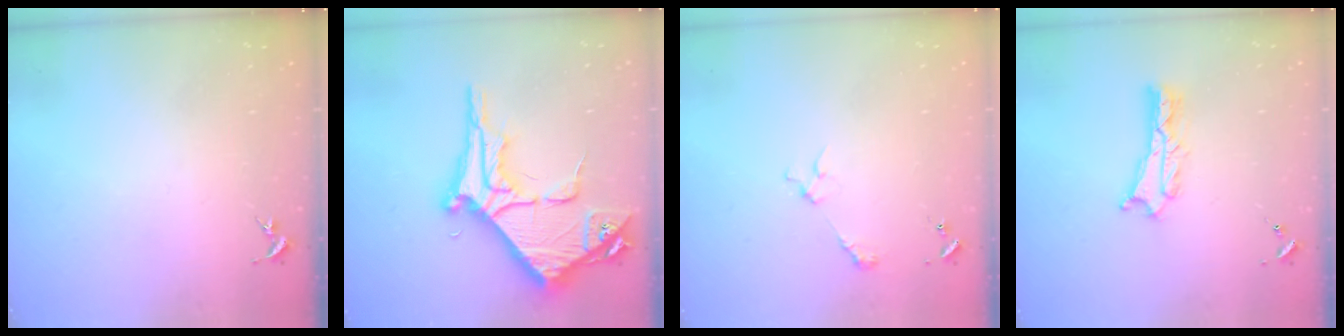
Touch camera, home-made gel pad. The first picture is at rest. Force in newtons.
{"total": 11.0, "press": 10.9, "slide": 1.2}
{"total": 3.7, "press": 3.7, "slide": 0.4}
{"total": 2.4, "press": 2.4, "slide": 0.2}